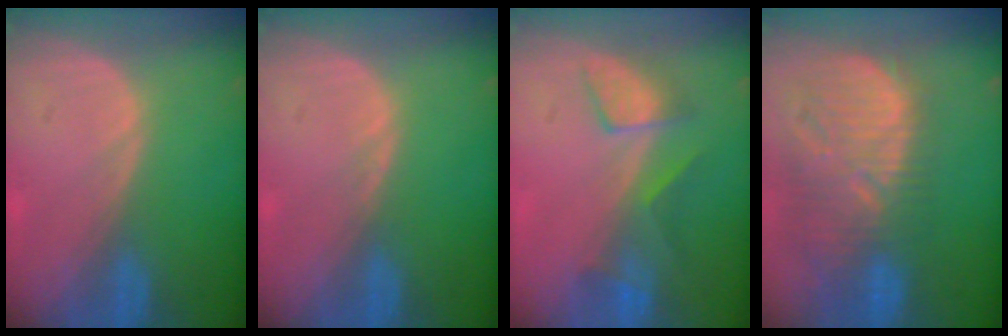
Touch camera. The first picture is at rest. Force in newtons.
{"total": 0.5, "press": 0.5, "slide": 0.2}
{"total": 5.2, "press": 5.0, "slide": 1.2}
{"total": 12.8, "press": 11.3, "slide": 6.0}